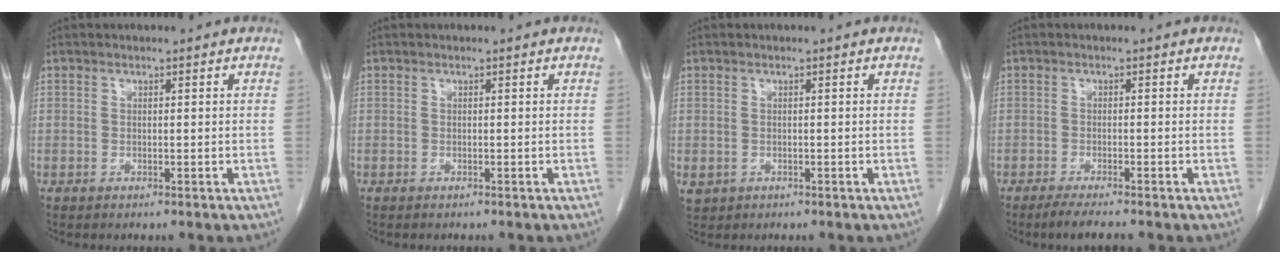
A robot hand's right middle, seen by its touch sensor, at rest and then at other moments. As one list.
[{"total": 0.8, "force": [-0.7, 0.2, 0.3], "torque": [-0.008, -0.002, -0.008]}, {"total": 1.6, "force": [-0.3, 1.5, 0.6], "torque": [-0.014, 0.001, 0.007]}, {"total": 3.4, "force": [-2.8, -0.1, 2.0], "torque": [-0.040, -0.010, -0.048]}]